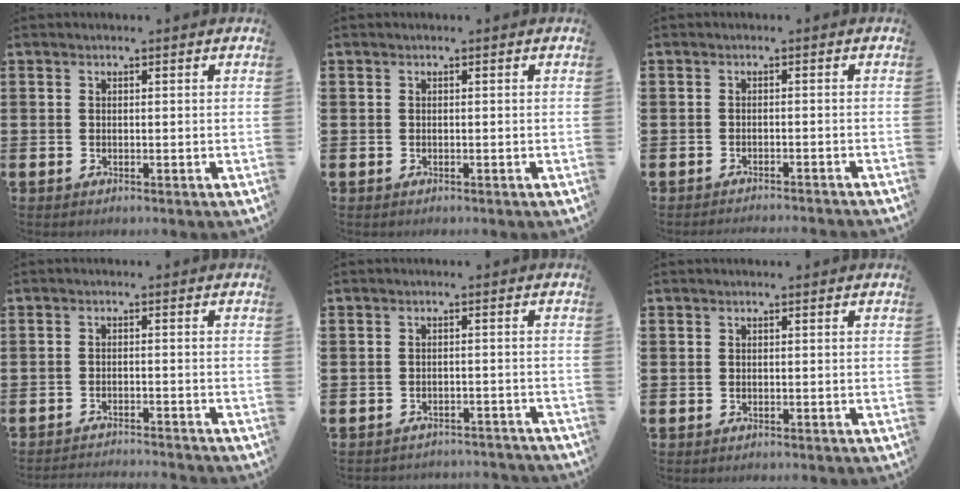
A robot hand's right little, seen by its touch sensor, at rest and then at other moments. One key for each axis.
{"total": 0.0}
{"total": 1.2, "fx": -1.2, "fy": -0.2, "fz": 0.0, "tx": 0.001, "ty": 0.002, "tz": -0.025}
{"total": 2.0, "fx": -2.0, "fy": -0.3, "fz": -0.1, "tx": -0.001, "ty": 0.003, "tz": -0.042}
{"total": 1.9, "fx": -1.9, "fy": 0.0, "fz": -0.2, "tx": -0.003, "ty": 0.002, "tz": -0.041}
{"total": 0.0}